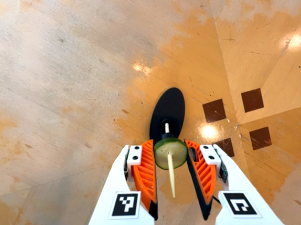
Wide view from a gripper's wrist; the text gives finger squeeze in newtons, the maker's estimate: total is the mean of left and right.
{"total": 9.3, "left": 9.2, "right": 9.4}